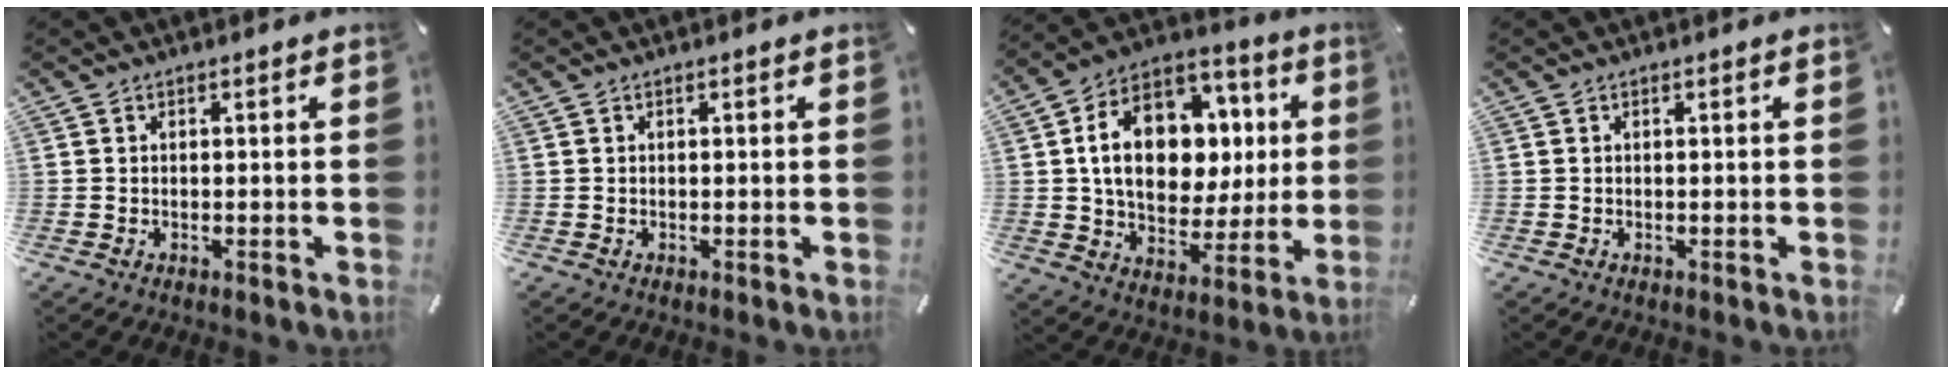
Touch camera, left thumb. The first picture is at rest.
{"total": 0.0}
{"total": 18.4, "force": [3.1, 13.9, 11.7], "torque": [-0.198, -0.004, 0.060]}
{"total": 0.0}